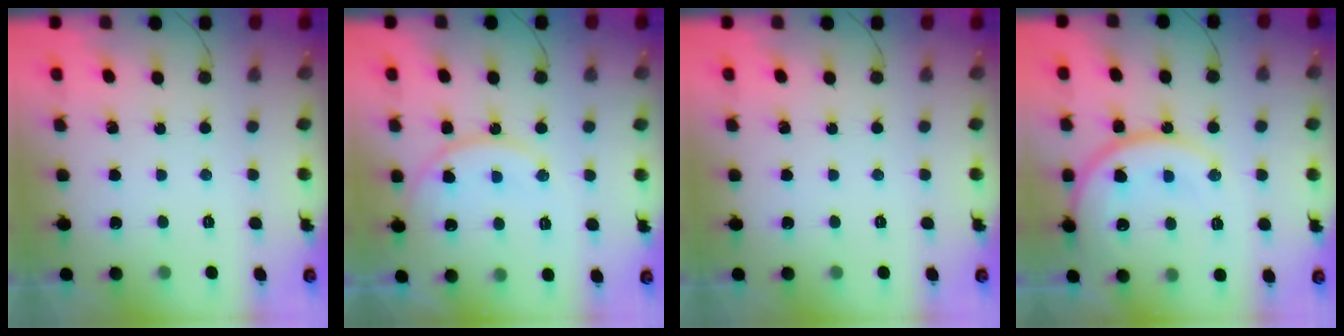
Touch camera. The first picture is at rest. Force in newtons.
{"total": 13.8, "press": 13.8, "slide": 1.3}
{"total": 0.0}
{"total": 15.8, "press": 15.6, "slide": 2.1}